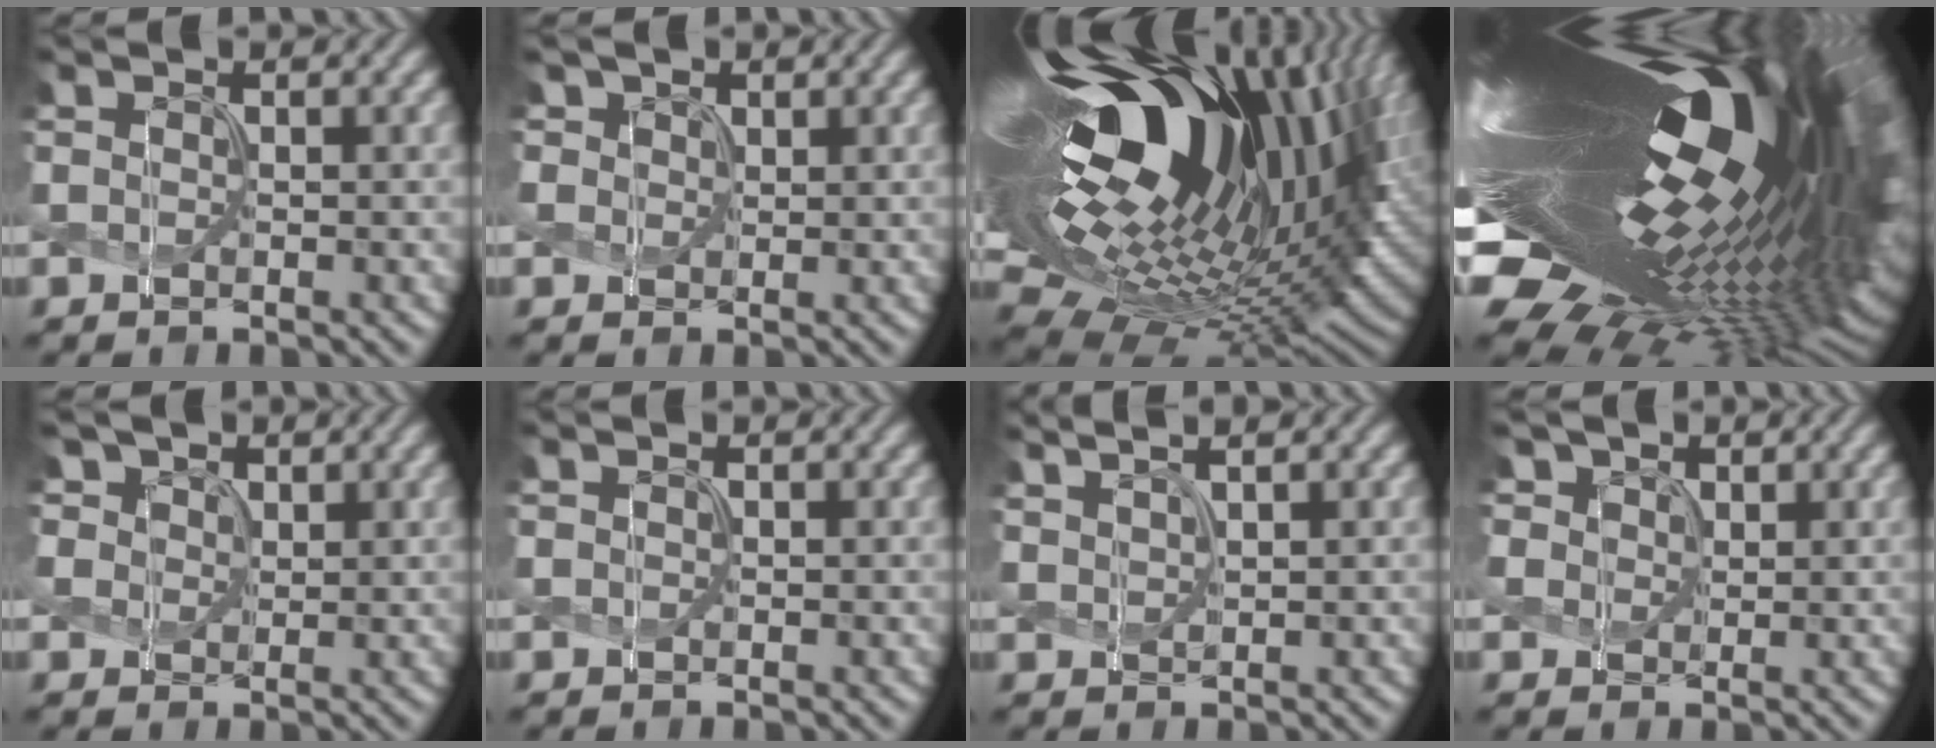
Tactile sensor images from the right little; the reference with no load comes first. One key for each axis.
{"total": 2.3, "fx": 1.3, "fy": 1.8, "fz": 0.8, "tx": -0.028, "ty": 0.007, "tz": 0.017}
{"total": 20.9, "fx": 6.4, "fy": 9.7, "fz": 17.4, "tx": -0.298, "ty": 0.033, "tz": 0.096}
{"total": 21.2, "fx": 3.6, "fy": 7.2, "fz": 19.6, "tx": -0.329, "ty": -0.009, "tz": 0.049}
{"total": 4.5, "fx": 2.6, "fy": 3.2, "fz": 1.8, "tx": -0.059, "ty": 0.006, "tz": 0.035}
{"total": 0.0}
{"total": 3.2, "fx": 2.4, "fy": 0.7, "fz": 1.9, "tx": -0.019, "ty": 0.023, "tz": 0.019}
{"total": 3.8, "fx": 2.2, "fy": 2.8, "fz": 1.5, "tx": -0.051, "ty": 0.006, "tz": 0.032}